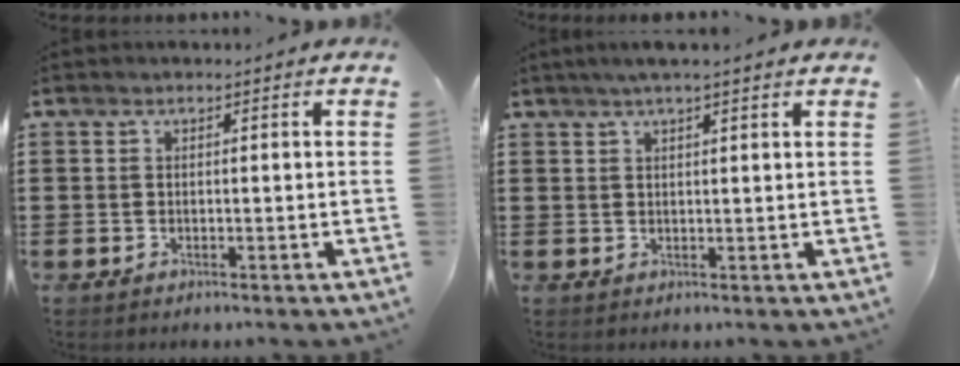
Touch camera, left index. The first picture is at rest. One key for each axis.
{"total": 2.4, "fx": 1.8, "fy": -0.1, "fz": 1.5, "tx": -0.032, "ty": 0.004, "tz": 0.033}